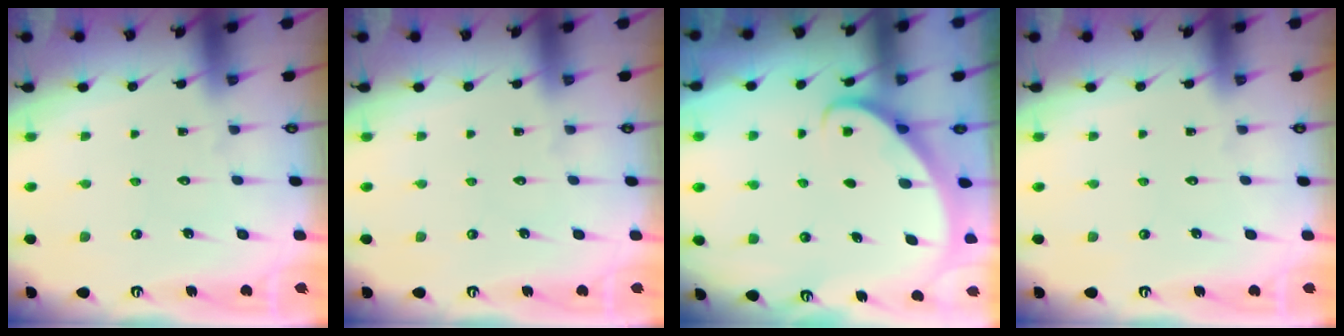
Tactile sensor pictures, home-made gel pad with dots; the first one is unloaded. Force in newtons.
{"total": 0.0}
{"total": 2.7, "press": 2.7, "slide": 0.2}
{"total": 0.0}